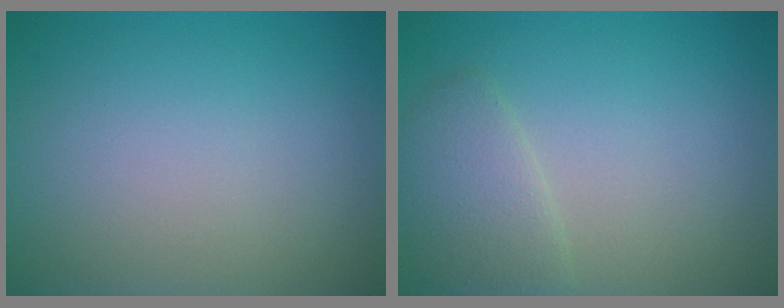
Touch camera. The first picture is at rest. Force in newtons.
{"total": 2.8, "press": 2.8, "slide": 0.2}